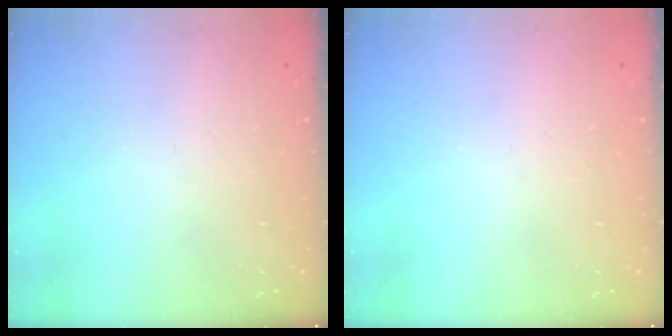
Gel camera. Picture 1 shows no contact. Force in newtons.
{"total": 0.0}